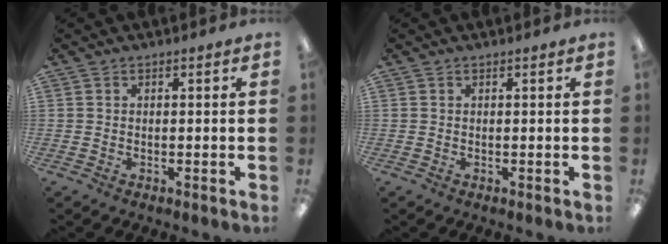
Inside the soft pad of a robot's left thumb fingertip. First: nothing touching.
{"total": 0.0}